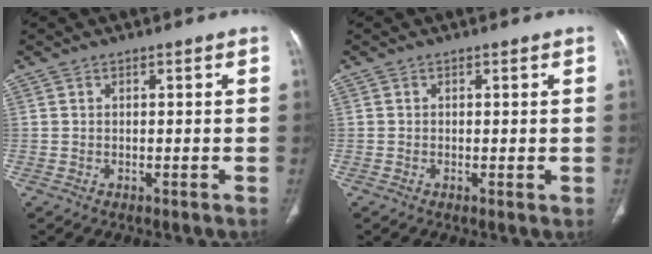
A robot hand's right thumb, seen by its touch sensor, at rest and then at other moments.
{"total": 0.6, "force": [-0.1, 0.3, 0.6], "torque": [-0.012, -0.003, -0.003]}